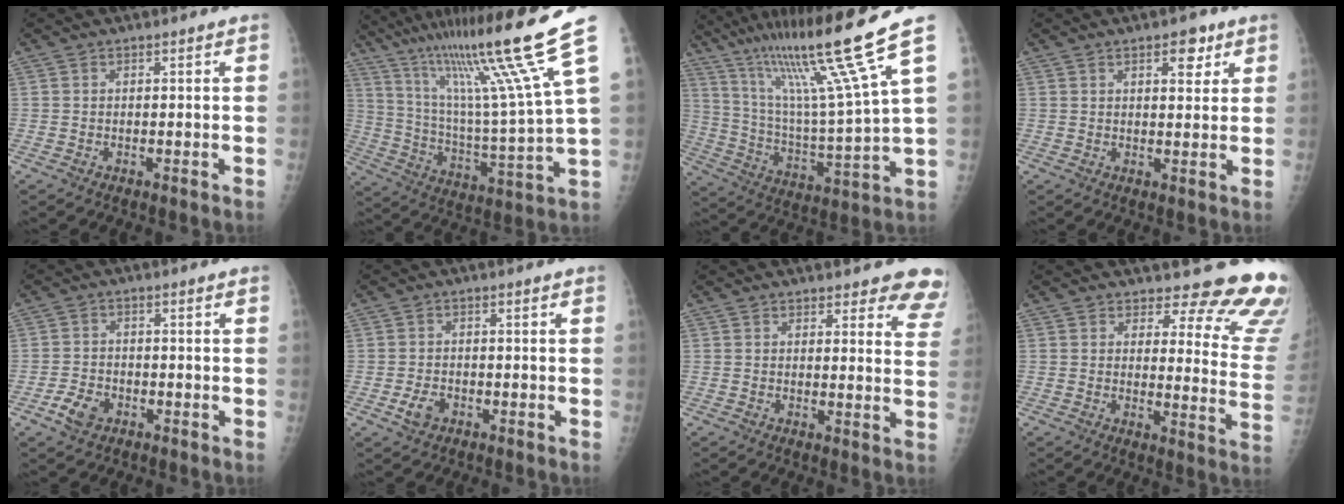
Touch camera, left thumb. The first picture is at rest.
{"total": 22.0, "force": [15.1, -1.5, 16.0], "torque": [-0.246, -0.084, 0.260]}
{"total": 19.8, "force": [13.4, -1.4, 14.5], "torque": [-0.234, -0.073, 0.237]}
{"total": 4.7, "force": [2.5, 2.3, 3.2], "torque": [-0.024, -0.010, 0.031]}
{"total": 4.8, "force": [-2.4, 3.3, 2.5], "torque": [-0.040, 0.010, -0.042]}
{"total": 3.5, "force": [-1.5, 2.4, 1.9], "torque": [-0.031, 0.003, -0.026]}
{"total": 8.5, "force": [7.7, 3.3, 1.8], "torque": [0.036, -0.040, 0.053]}
{"total": 16.6, "force": [14.9, 5.3, 5.1], "torque": [-0.006, -0.135, 0.145]}